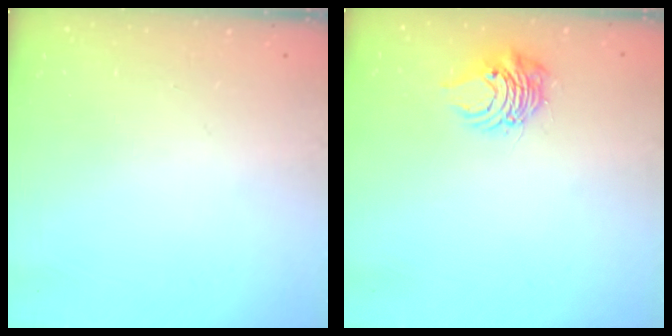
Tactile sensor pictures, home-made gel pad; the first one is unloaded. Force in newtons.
{"total": 7.3, "press": 7.3, "slide": 0.7}